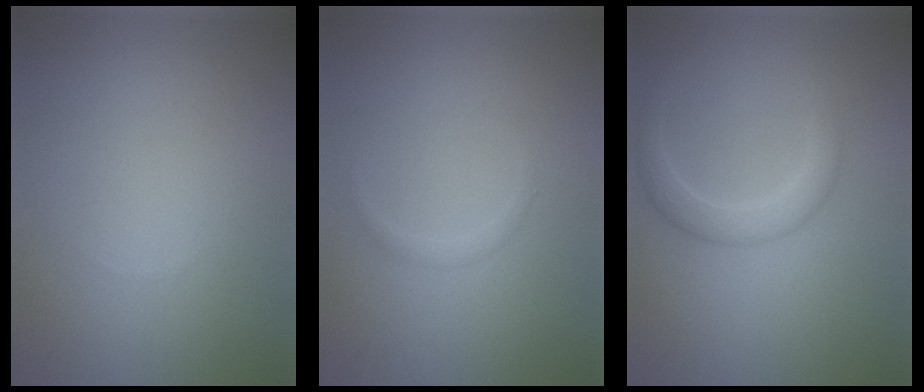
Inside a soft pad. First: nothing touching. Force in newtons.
{"total": 0.6, "press": 0.6, "slide": 0.1}
{"total": 2.5, "press": 2.5, "slide": 0.0}